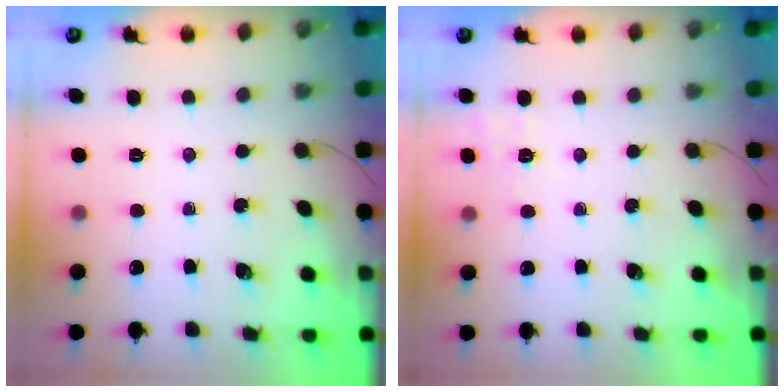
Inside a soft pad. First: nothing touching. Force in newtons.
{"total": 2.3, "press": 1.5, "slide": 1.8}